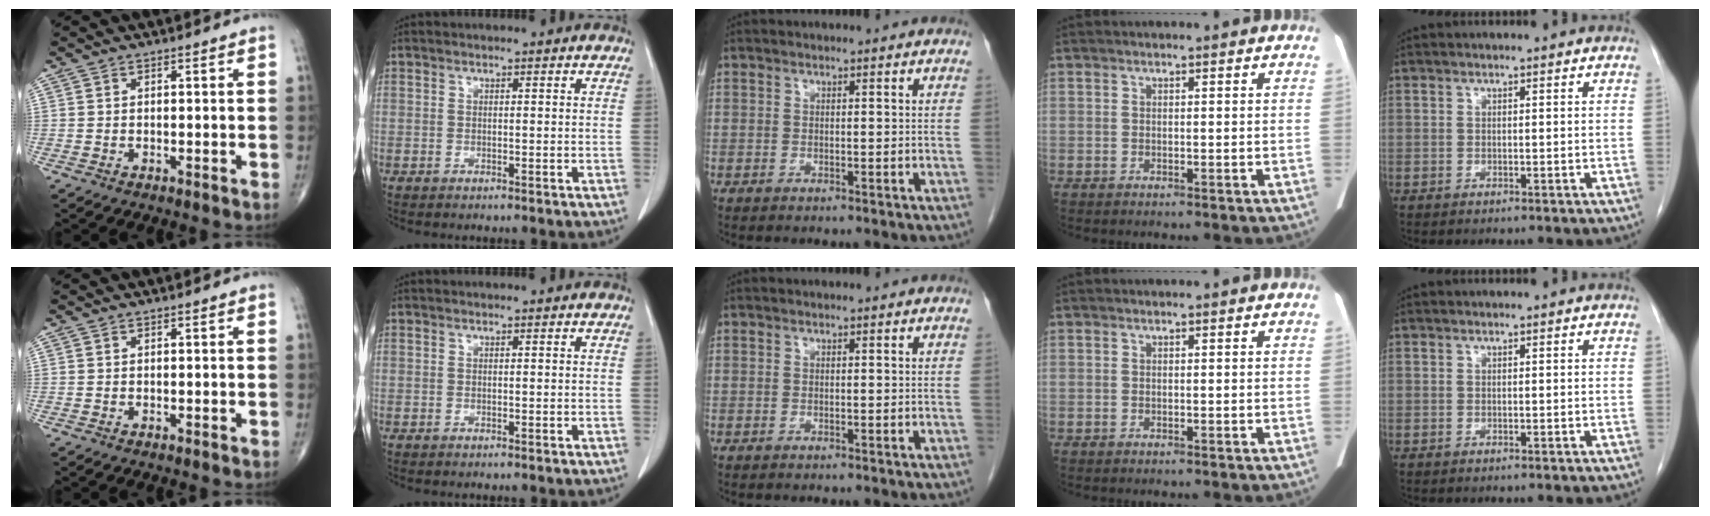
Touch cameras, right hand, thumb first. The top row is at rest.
{}